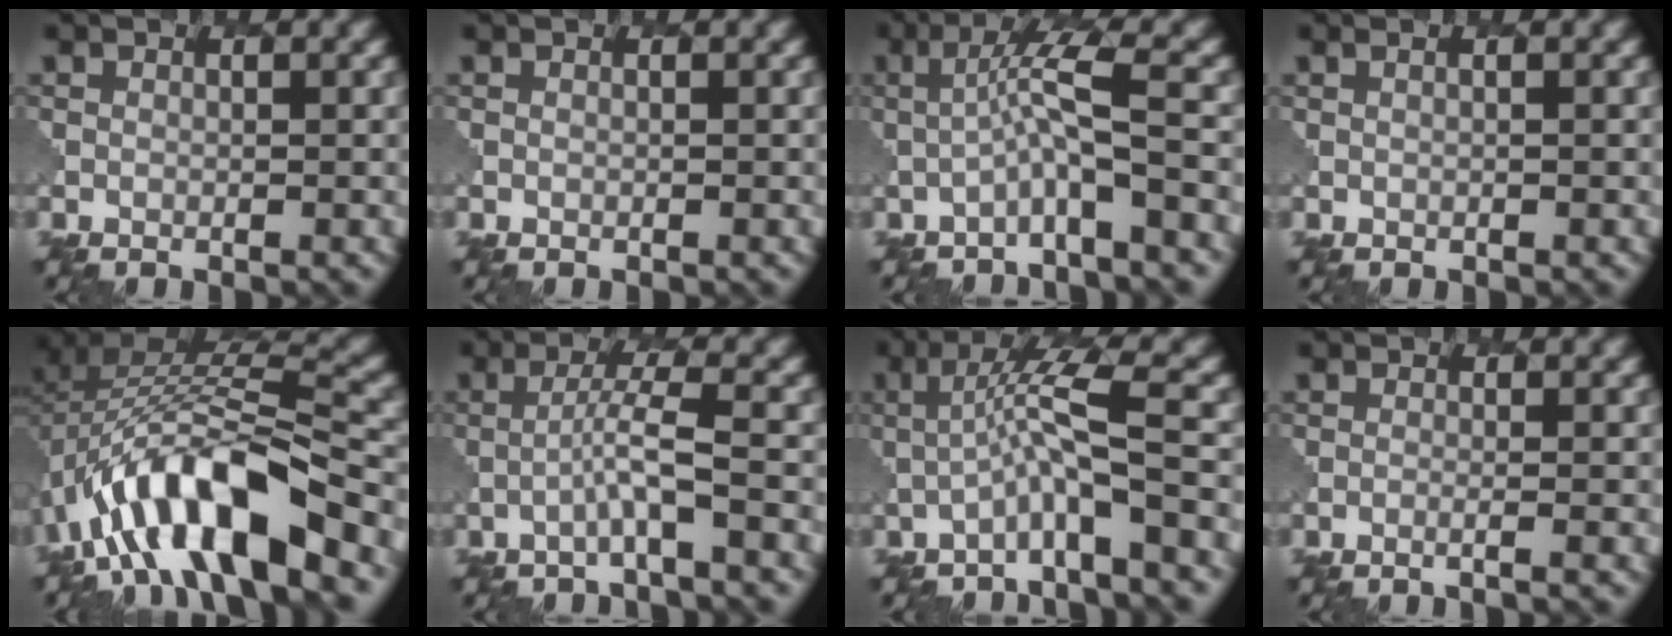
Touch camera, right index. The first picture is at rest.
{"total": 0.0}
{"total": 3.9, "force": [-0.9, 0.2, 3.8], "torque": [-0.065, 0.015, -0.025]}
{"total": 0.7, "force": [0.4, 0.2, 0.6], "torque": [-0.007, -0.002, 0.003]}
{"total": 12.5, "force": [-6.2, 4.5, 9.9], "torque": [-0.160, 0.011, -0.101]}
{"total": 2.9, "force": [-0.9, 0.0, 2.8], "torque": [-0.048, 0.015, -0.025]}
{"total": 4.7, "force": [-1.2, 0.4, 4.6], "torque": [-0.078, 0.017, -0.028]}
{"total": 1.1, "force": [-0.3, 0.2, 1.0], "torque": [-0.003, 0.000, -0.018]}